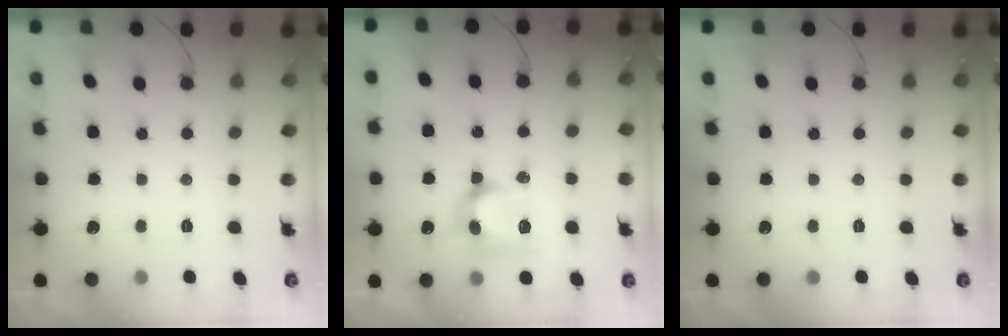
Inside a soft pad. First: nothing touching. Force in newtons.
{"total": 11.8, "press": 11.8, "slide": 0.4}
{"total": 0.0}